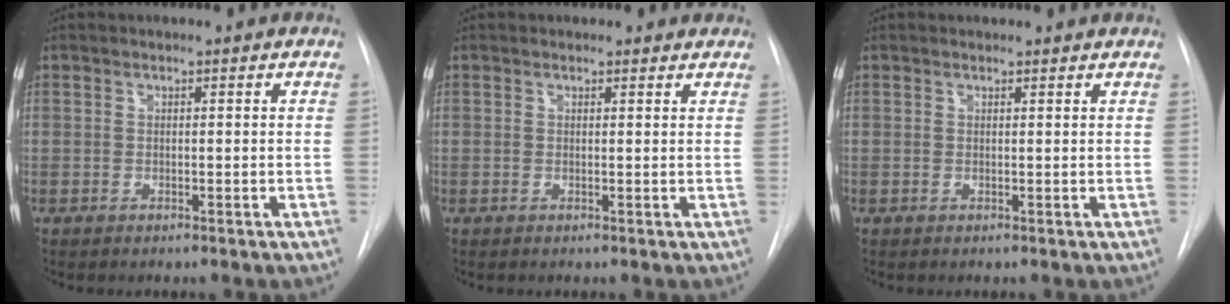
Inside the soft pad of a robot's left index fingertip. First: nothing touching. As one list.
[{"total": 2.2, "force": [1.9, 0.9, 0.2], "torque": [-0.002, 0.001, 0.011]}, {"total": 2.5, "force": [2.4, 0.5, 0.4], "torque": [-0.014, 0.011, 0.022]}]